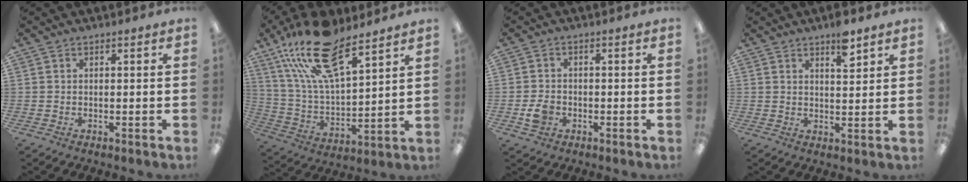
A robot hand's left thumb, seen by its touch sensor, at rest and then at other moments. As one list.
[{"total": 21.3, "force": [14.4, 8.0, 13.4], "torque": [-0.262, -0.068, 0.253]}, {"total": 3.8, "force": [-1.3, 3.0, 1.9], "torque": [-0.029, 0.002, -0.025]}, {"total": 6.3, "force": [4.4, 2.1, 4.0], "torque": [-0.049, -0.026, 0.069]}]